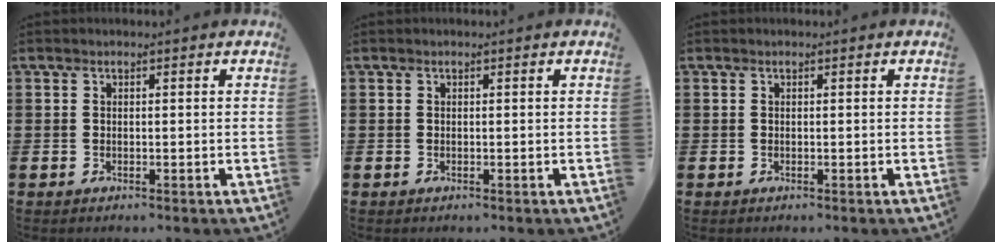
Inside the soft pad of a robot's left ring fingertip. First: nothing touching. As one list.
[{"total": 0.0}, {"total": 0.0}]